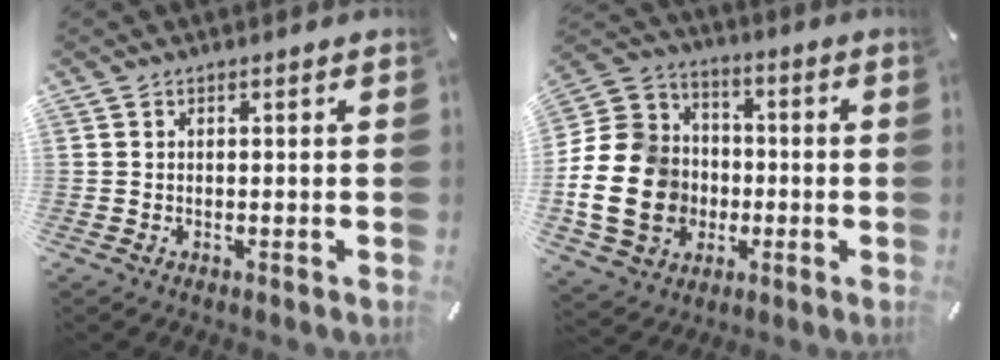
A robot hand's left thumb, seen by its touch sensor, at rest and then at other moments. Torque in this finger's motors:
{"motor_torque": [0.57, 2.46, 1.98, 0.30, 0.55]}